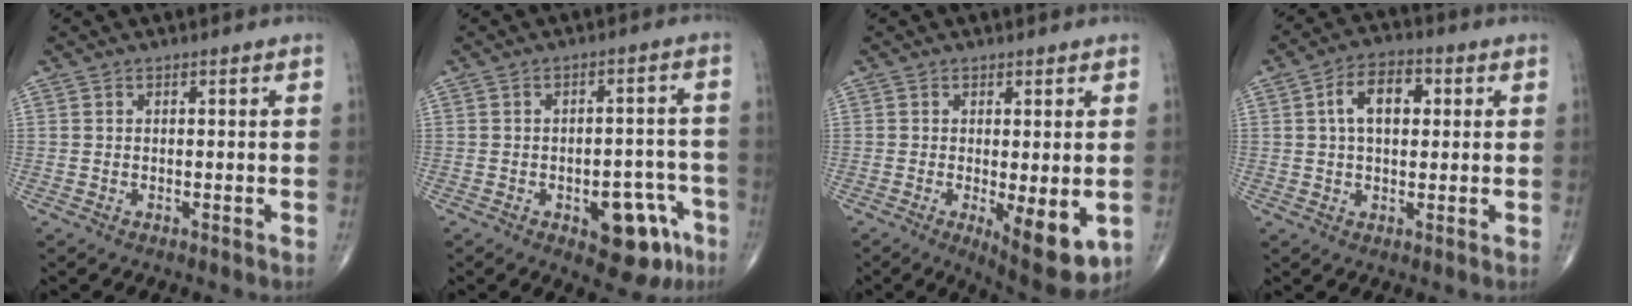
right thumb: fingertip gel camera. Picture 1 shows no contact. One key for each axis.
{"total": 11.2, "fx": -5.2, "fy": 5.6, "fz": 8.2, "tx": -0.067, "ty": 0.037, "tz": -0.057}
{"total": 9.6, "fx": -2.3, "fy": 3.3, "fz": 8.7, "tx": -0.119, "ty": -0.024, "tz": -0.025}
{"total": 8.7, "fx": 1.8, "fy": 5.2, "fz": 6.7, "tx": -0.103, "ty": 0.015, "tz": 0.026}